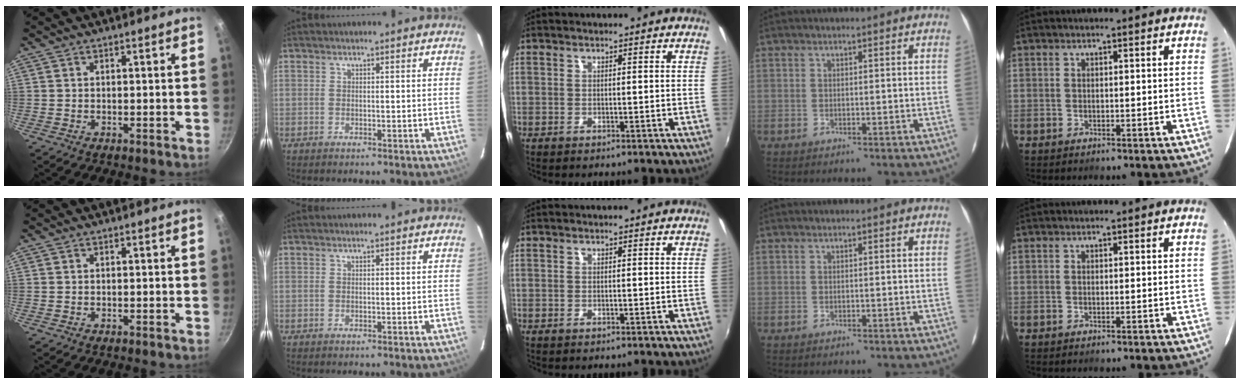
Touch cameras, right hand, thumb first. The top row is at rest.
{}